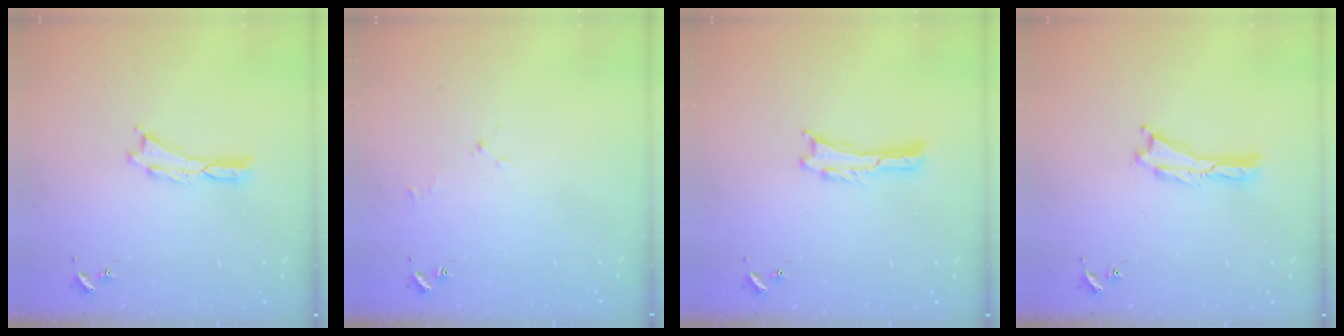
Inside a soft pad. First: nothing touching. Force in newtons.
{"total": 1.7, "press": 1.6, "slide": 0.3}
{"total": 0.0}
{"total": 0.0}